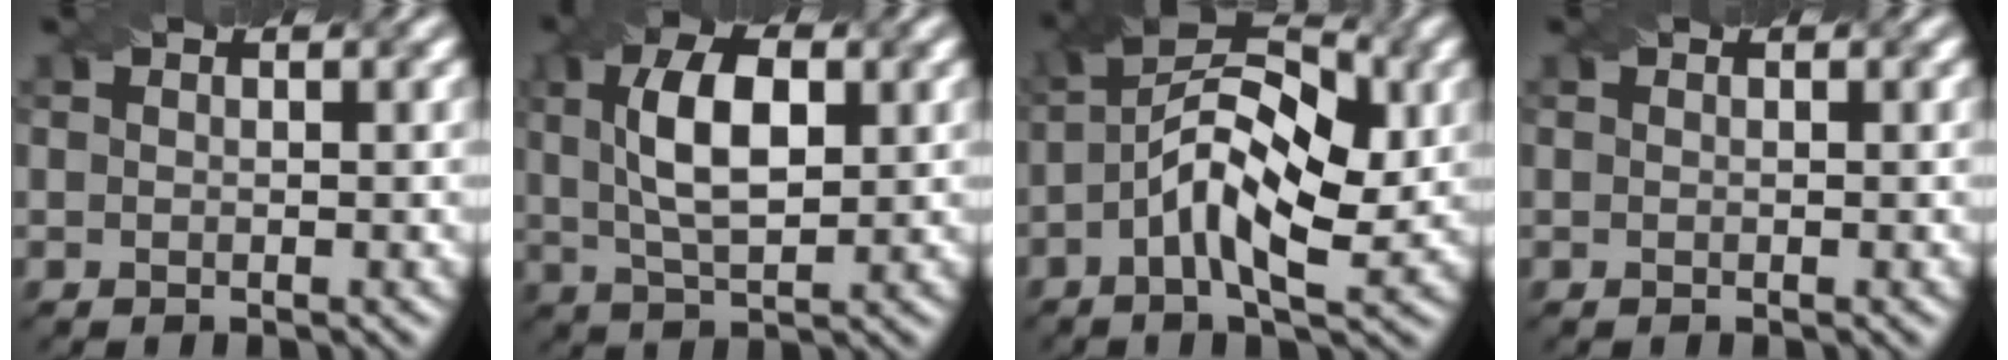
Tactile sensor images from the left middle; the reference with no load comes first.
{"total": 6.9, "force": [1.5, 3.2, 6.0], "torque": [-0.111, 0.012, 0.025]}
{"total": 9.1, "force": [-0.7, 4.2, 8.0], "torque": [-0.142, 0.019, -0.021]}
{"total": 0.0}